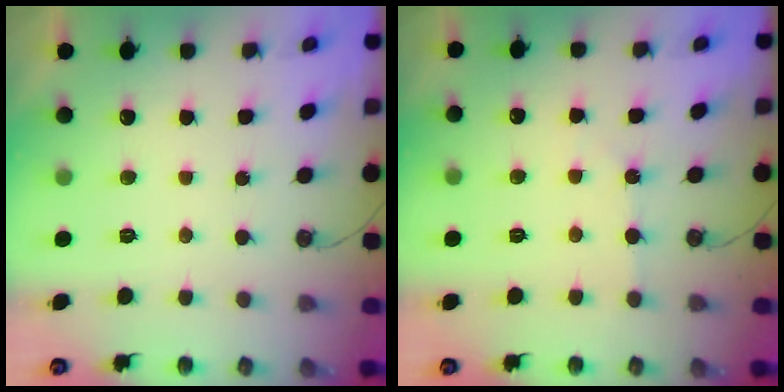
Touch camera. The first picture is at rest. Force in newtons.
{"total": 2.8, "press": 2.8, "slide": 0.5}